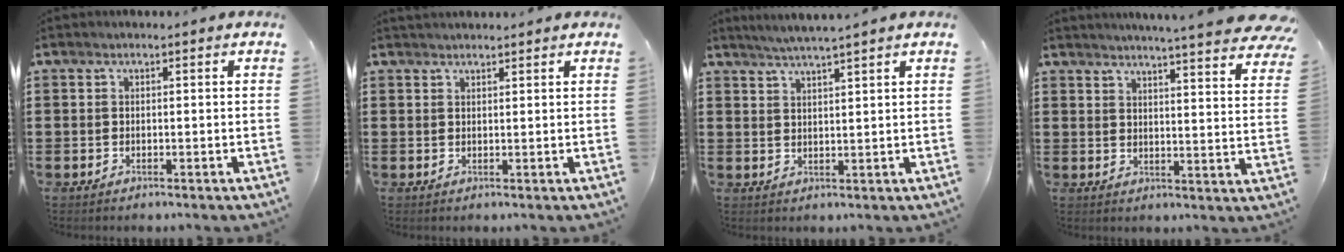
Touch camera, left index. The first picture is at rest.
{"total": 1.2, "force": [1.2, 0.2, 0.1], "torque": [-0.004, -0.001, 0.024]}
{"total": 3.0, "force": [2.8, -0.8, 0.8], "torque": [-0.021, -0.007, 0.051]}
{"total": 5.1, "force": [4.8, -0.8, 1.8], "torque": [-0.046, -0.032, 0.081]}